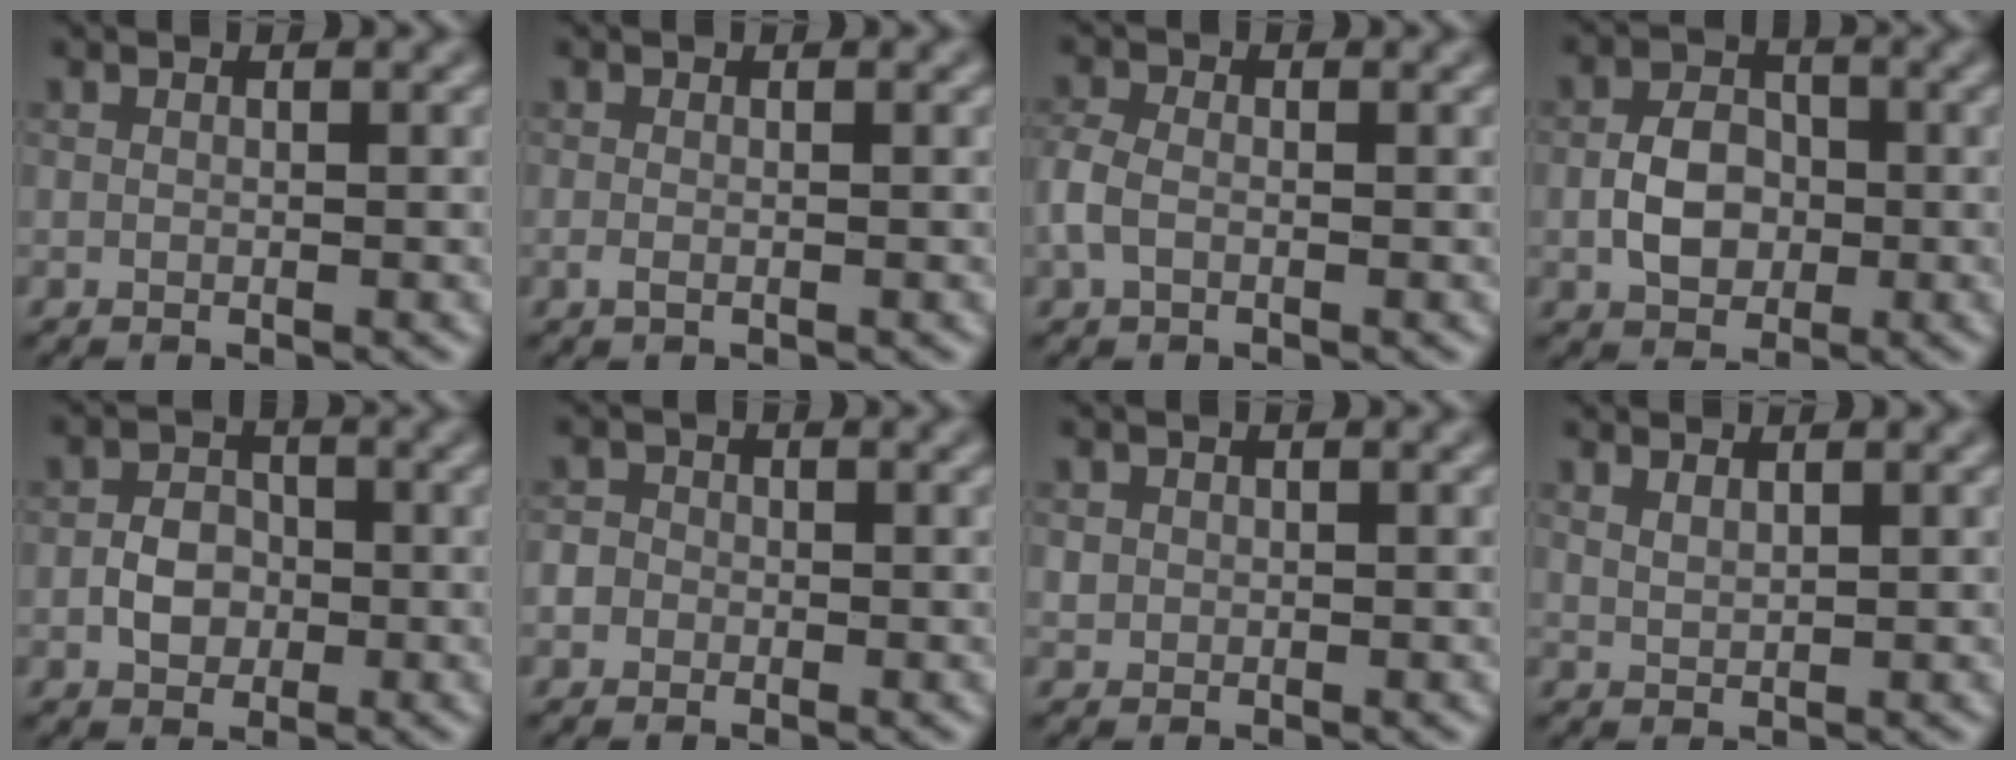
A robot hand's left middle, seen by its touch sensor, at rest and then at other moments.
{"total": 0.6, "force": [-0.1, 0.3, 0.5], "torque": [-0.013, -0.003, -0.002]}
{"total": 2.4, "force": [-0.6, 1.6, 1.7], "torque": [-0.045, 0.004, -0.017]}
{"total": 4.1, "force": [-0.6, 3.0, 2.6], "torque": [-0.046, 0.003, -0.014]}
{"total": 2.9, "force": [-0.6, 2.3, 1.6], "torque": [-0.024, 0.002, -0.016]}
{"total": 3.0, "force": [-0.3, 2.7, 1.2], "torque": [-0.001, 0.017, -0.033]}
{"total": 0.8, "force": [0.1, 0.8, 0.1], "torque": [0.003, -0.004, 0.004]}
{"total": 1.1, "force": [0.9, 0.4, 0.5], "torque": [-0.016, -0.003, 0.021]}